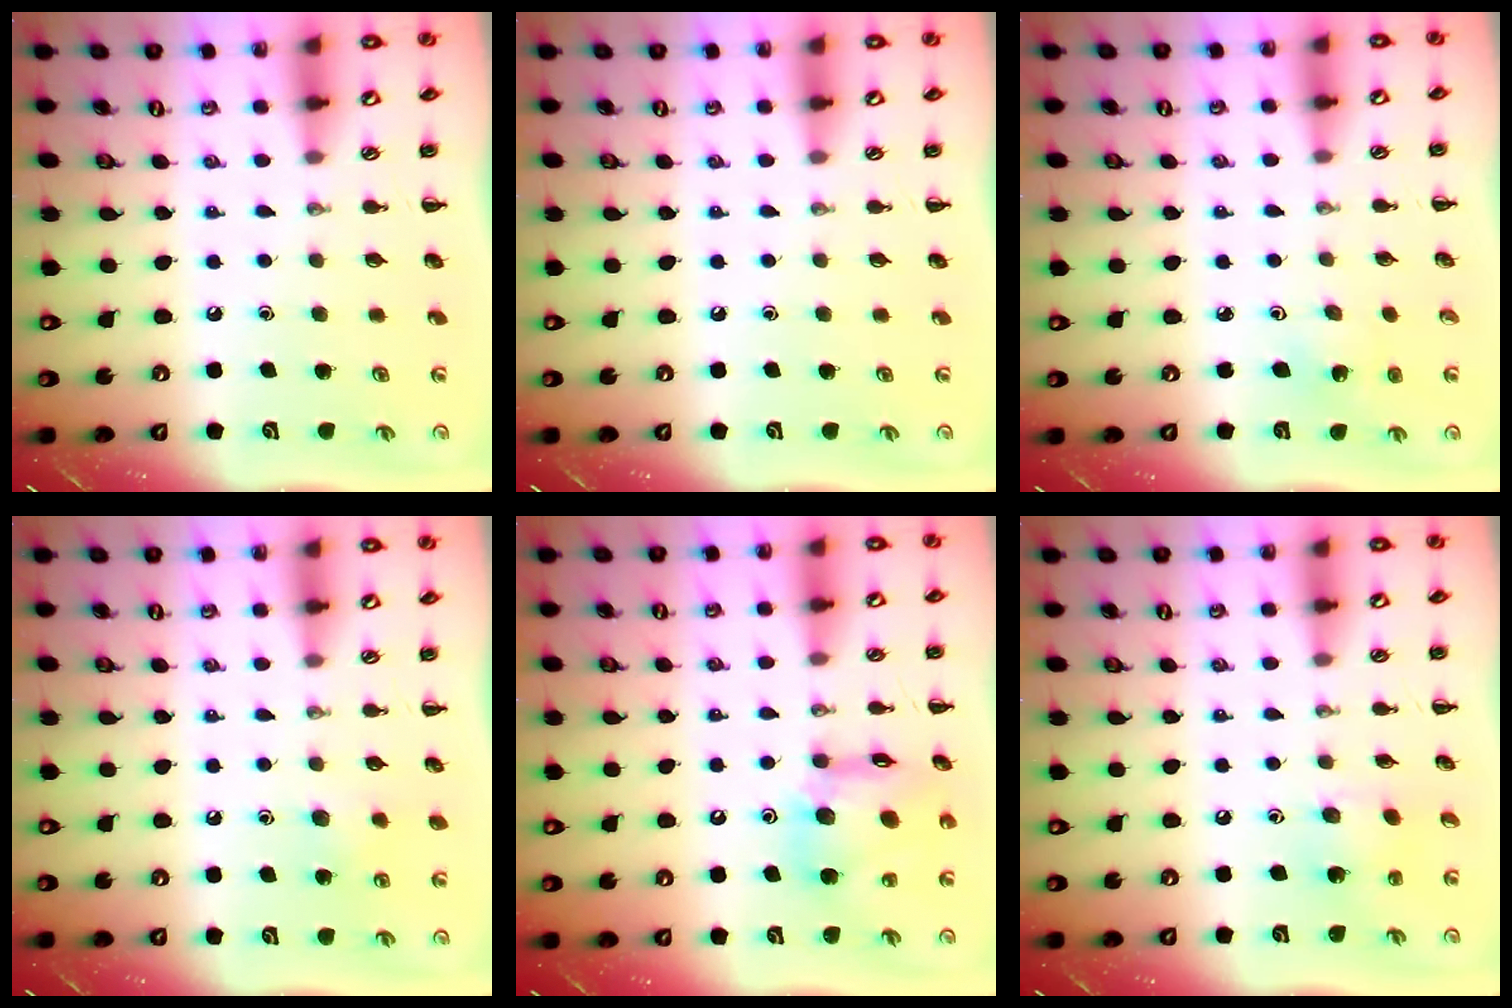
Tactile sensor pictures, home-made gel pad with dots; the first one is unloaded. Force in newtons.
{"total": 0.0}
{"total": 3.0, "press": 2.9, "slide": 0.9}
{"total": 5.4, "press": 5.2, "slide": 1.6}
{"total": 13.5, "press": 13.1, "slide": 3.4}
{"total": 2.9, "press": 2.8, "slide": 0.5}